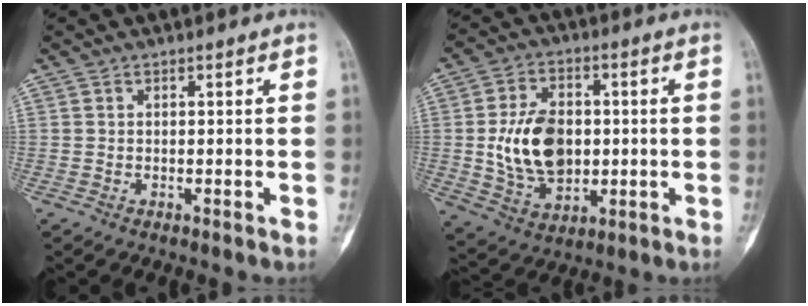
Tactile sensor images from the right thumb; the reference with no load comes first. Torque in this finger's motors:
{"motor_torque": [0.59, 0.61, 0.52, -0.32, 0.14]}